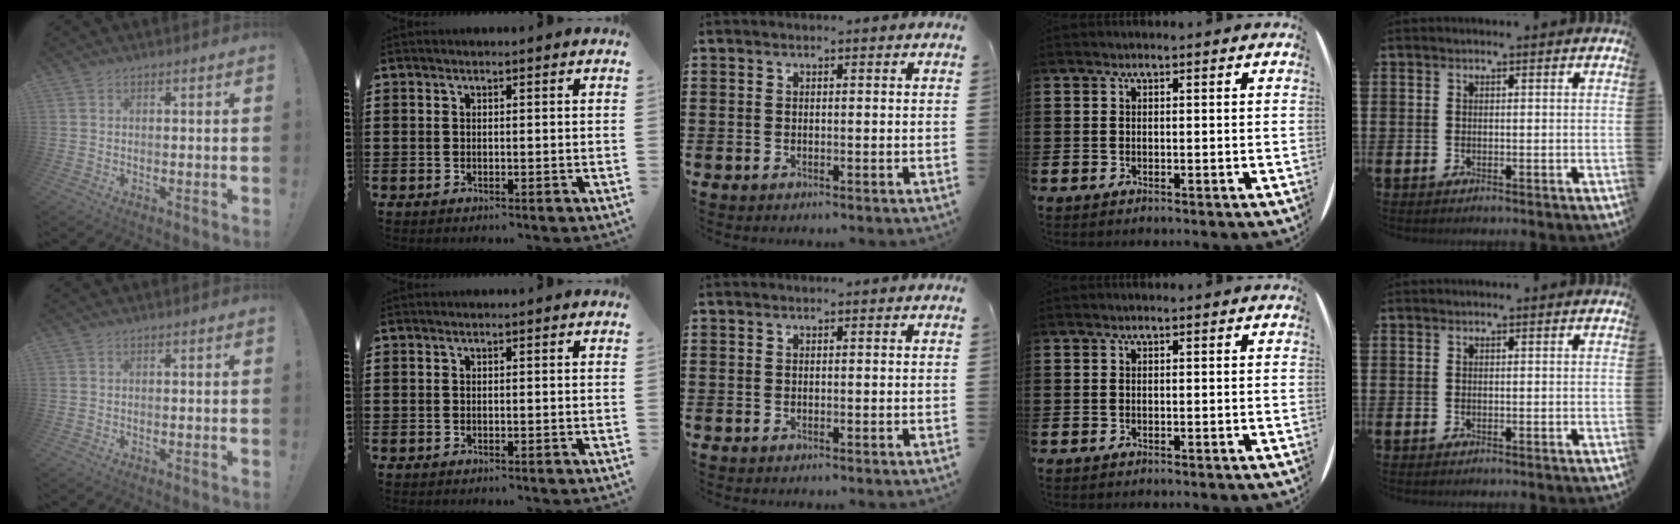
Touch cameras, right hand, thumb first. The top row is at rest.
{}